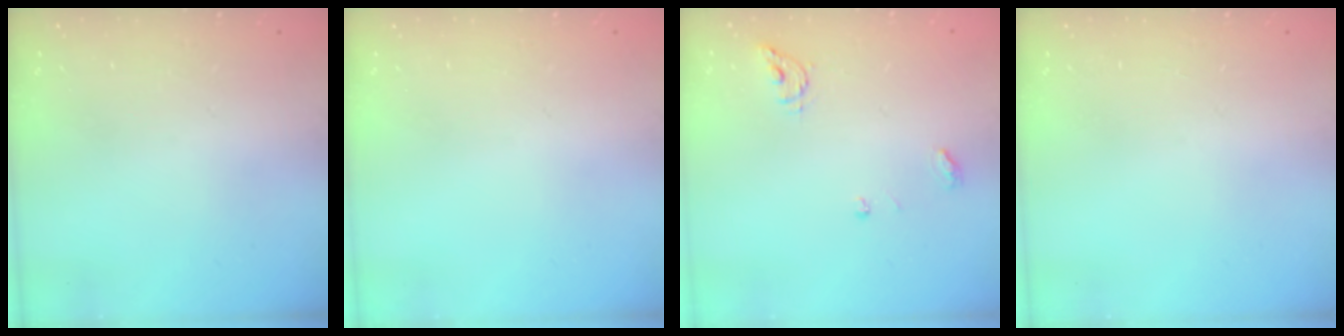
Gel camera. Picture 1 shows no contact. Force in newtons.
{"total": 0.0}
{"total": 5.3, "press": 5.3, "slide": 0.4}
{"total": 0.0}